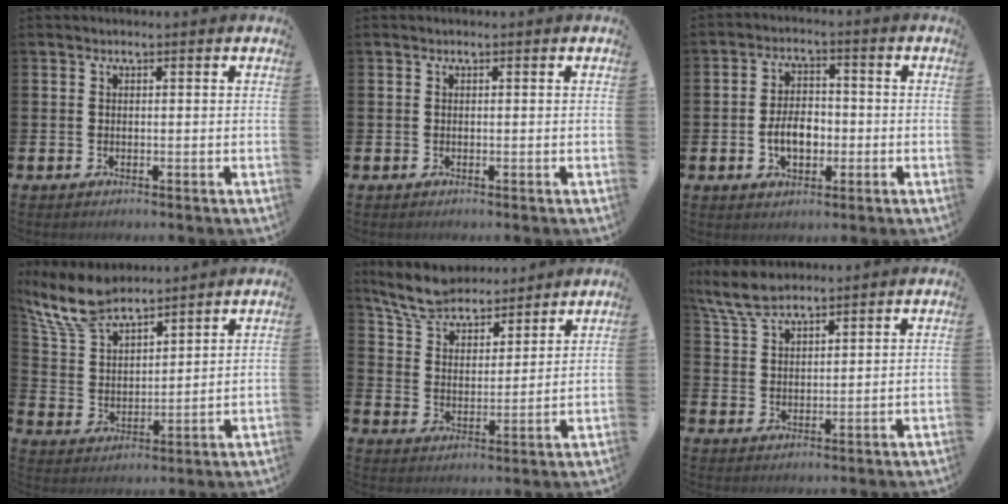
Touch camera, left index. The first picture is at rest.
{"total": 0.0}
{"total": 5.0, "force": [-1.3, 3.2, 3.7], "torque": [-0.049, 0.002, -0.029]}
{"total": 8.8, "force": [7.9, 2.5, 2.9], "torque": [-0.095, -0.024, 0.150]}
{"total": 7.1, "force": [6.7, 1.8, 1.5], "torque": [-0.066, -0.035, 0.122]}
{"total": 6.2, "force": [5.7, 1.6, 2.0], "torque": [-0.056, -0.016, 0.106]}